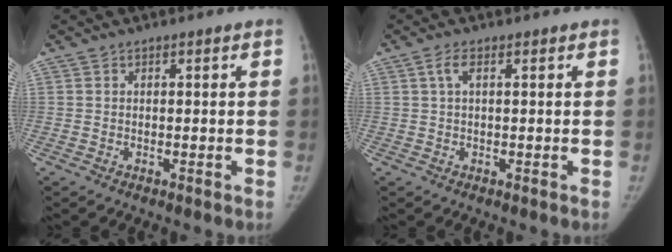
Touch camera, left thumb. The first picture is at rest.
{"total": 1.9, "force": [0.6, 0.7, 1.6], "torque": [-0.040, 0.009, 0.013]}